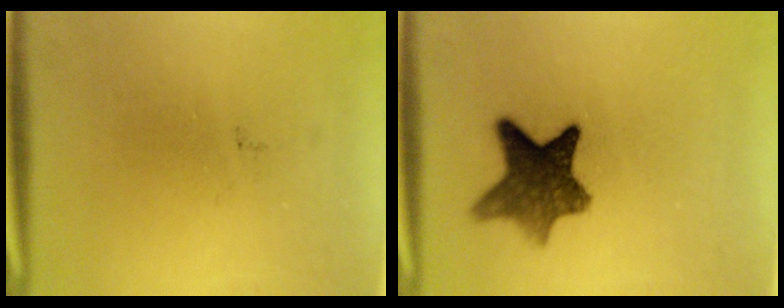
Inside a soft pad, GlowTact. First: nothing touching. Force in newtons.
{"total": 9.0}